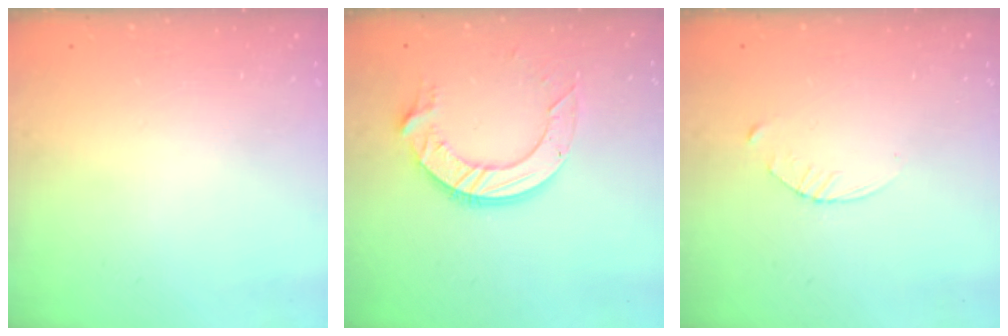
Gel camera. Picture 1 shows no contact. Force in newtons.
{"total": 11.3, "press": 11.2, "slide": 1.1}
{"total": 2.9, "press": 2.9, "slide": 0.4}